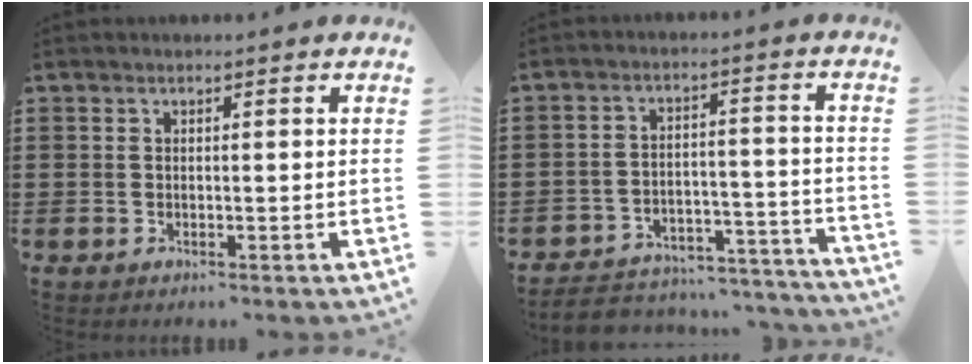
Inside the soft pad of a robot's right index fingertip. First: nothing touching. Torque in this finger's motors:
{"motor_torque": [-2.04, 0.10, -1.05, -0.21]}